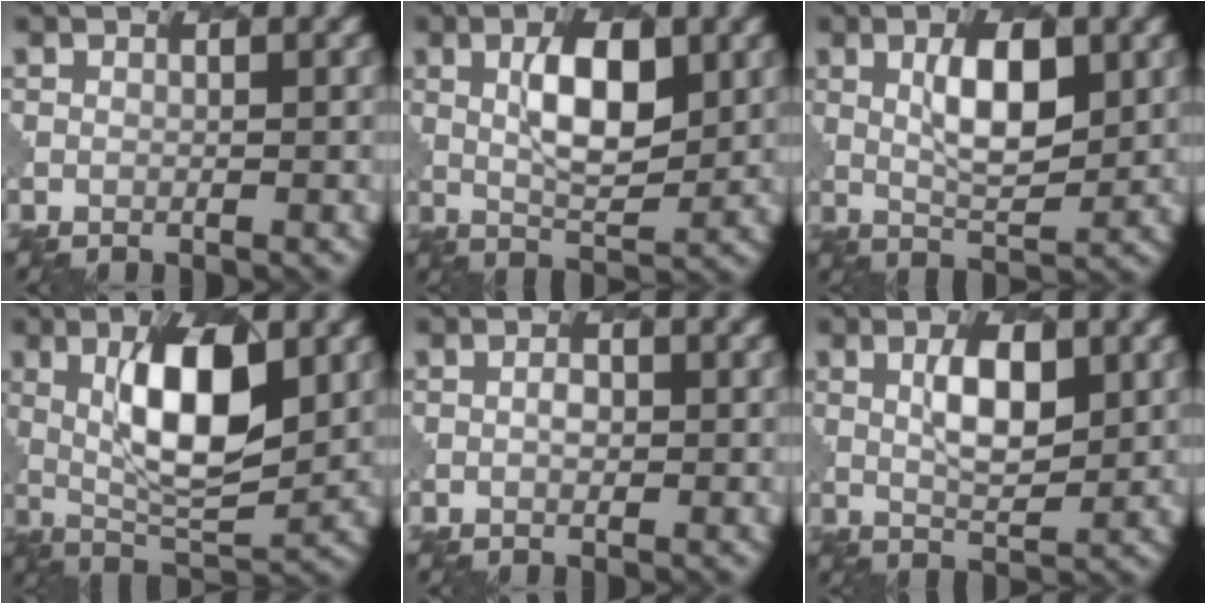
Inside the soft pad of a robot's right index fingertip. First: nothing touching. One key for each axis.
{"total": 5.5, "fx": 1.3, "fy": 2.3, "fz": 4.9, "tx": -0.086, "ty": 0.002, "tz": 0.025}
{"total": 5.1, "fx": 1.3, "fy": 2.0, "fz": 4.6, "tx": -0.082, "ty": 0.001, "tz": 0.026}
{"total": 8.9, "fx": 1.9, "fy": 3.3, "fz": 8.1, "tx": -0.135, "ty": -0.003, "tz": 0.034}
{"total": 1.2, "fx": 0.0, "fy": 0.8, "fz": 0.9, "tx": -0.012, "ty": 0.003, "tz": -0.002}
{"total": 4.1, "fx": 1.1, "fy": 1.7, "fz": 3.6, "tx": -0.068, "ty": 0.001, "tz": 0.023}